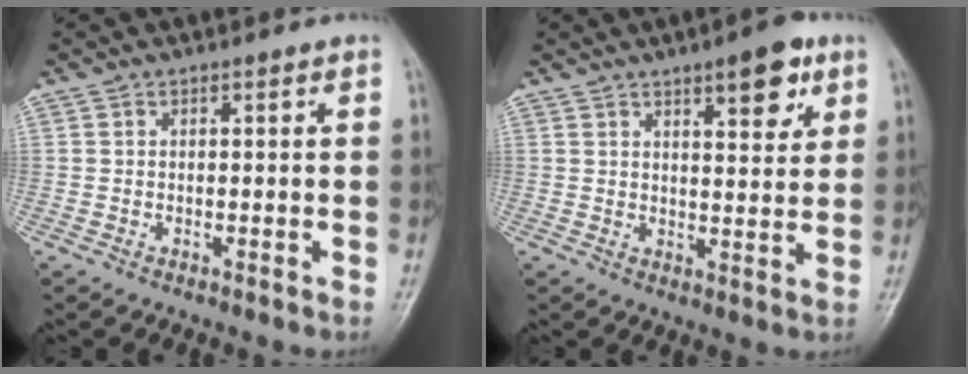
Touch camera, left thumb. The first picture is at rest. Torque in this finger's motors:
{"motor_torque": [0.27, 0.27, 0.12, -0.32, 0.10]}